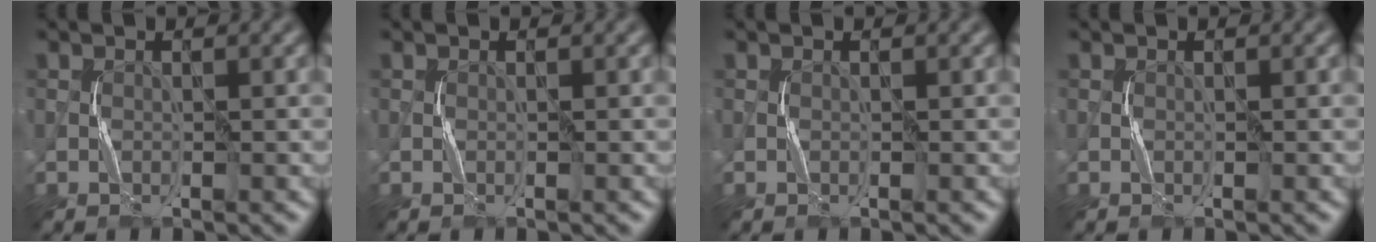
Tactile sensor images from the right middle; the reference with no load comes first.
{"total": 0.0}
{"total": 0.0}
{"total": 0.0}